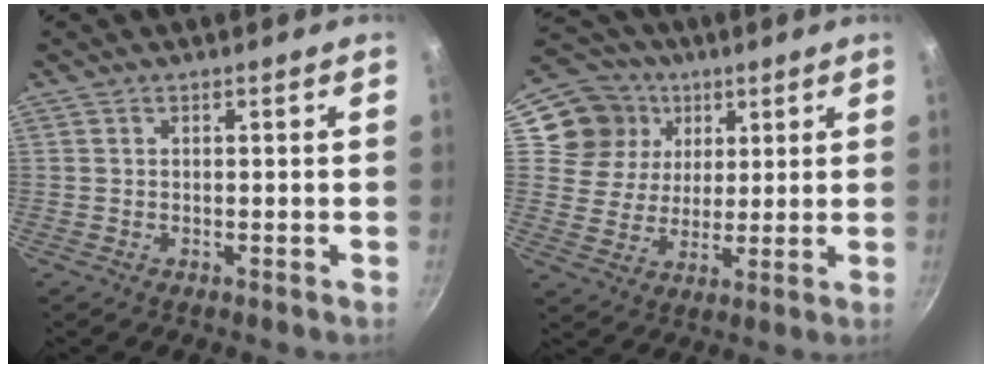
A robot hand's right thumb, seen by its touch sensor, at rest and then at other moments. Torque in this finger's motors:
{"motor_torque": [-0.80, 1.03, -0.62, 0.34, 0.08]}